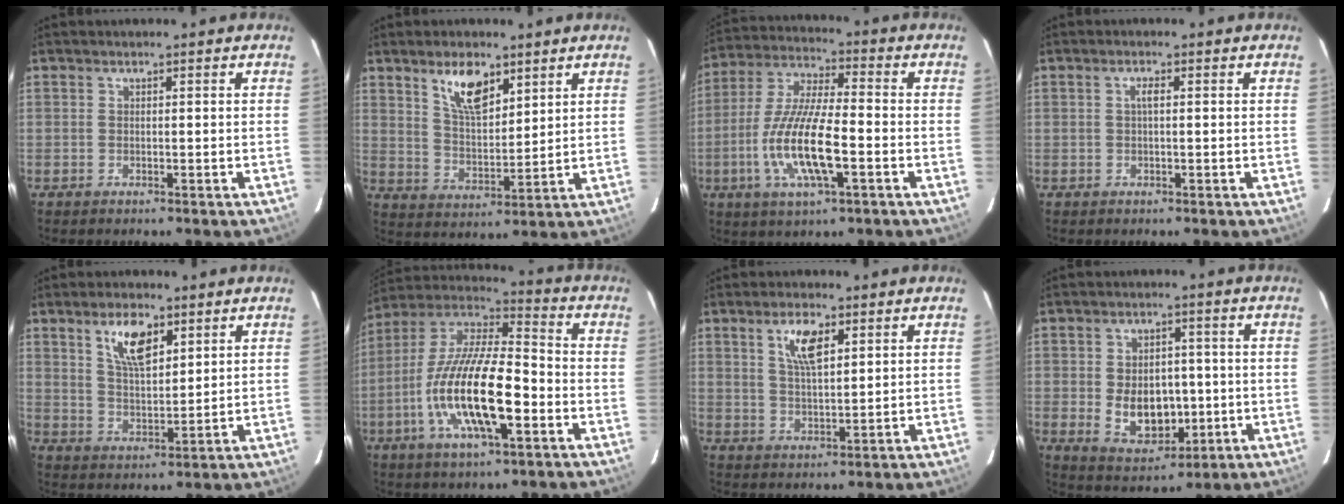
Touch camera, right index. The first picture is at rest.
{"total": 9.0, "force": [5.6, 3.8, 5.9], "torque": [-0.101, 0.003, 0.109]}
{"total": 15.1, "force": [-4.5, 3.8, 13.9], "torque": [-0.290, -0.009, -0.086]}
{"total": 1.3, "force": [0.1, 0.2, 1.3], "torque": [-0.024, 0.004, 0.000]}
{"total": 8.5, "force": [4.6, 3.6, 6.1], "torque": [-0.107, 0.007, 0.091]}
{"total": 20.0, "force": [-6.0, 6.1, 18.0], "torque": [-0.353, -0.015, -0.120]}
{"total": 6.6, "force": [3.2, 2.5, 5.2], "torque": [-0.094, 0.006, 0.062]}
{"total": 10.0, "force": [-1.1, 7.0, 7.0], "torque": [-0.138, -0.004, 0.003]}